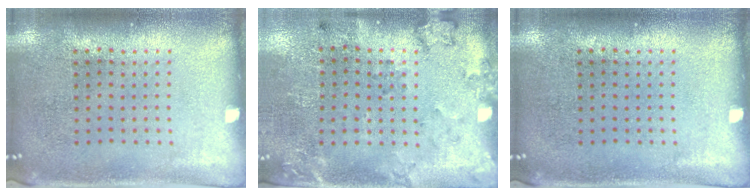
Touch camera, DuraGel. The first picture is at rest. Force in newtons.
{"total": 2.0, "press": 1.4, "slide": 1.5}
{"total": 0.0}